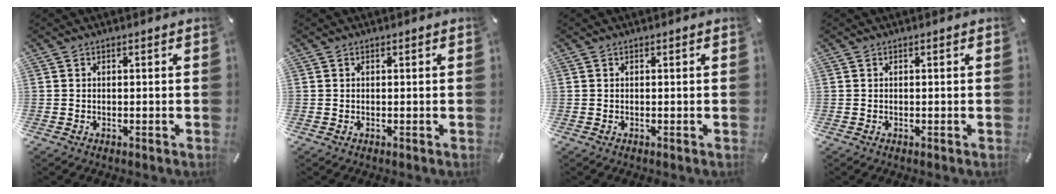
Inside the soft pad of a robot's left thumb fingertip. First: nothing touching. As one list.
[{"total": 0.0}, {"total": 0.0}, {"total": 0.0}]